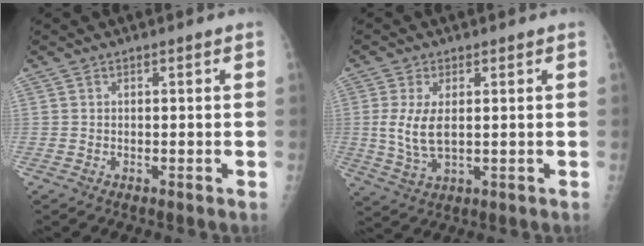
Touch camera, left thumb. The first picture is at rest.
{"total": 7.1, "force": [0.8, 3.4, 6.1], "torque": [-0.127, -0.012, 0.021]}